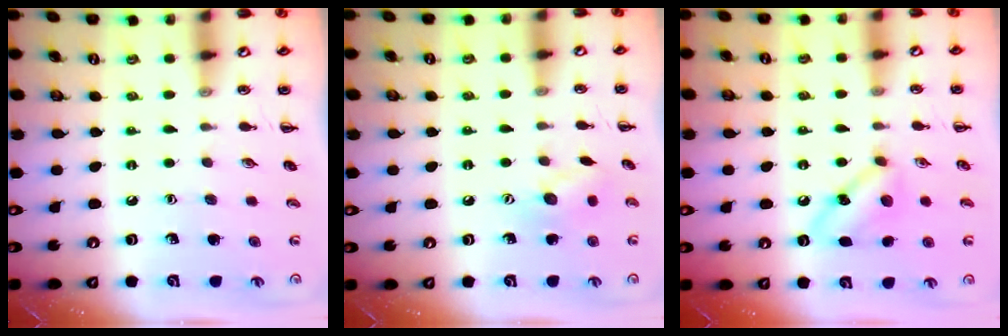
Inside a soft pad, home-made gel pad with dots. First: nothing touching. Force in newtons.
{"total": 7.8, "press": 7.7, "slide": 1.2}
{"total": 7.2, "press": 7.0, "slide": 1.7}